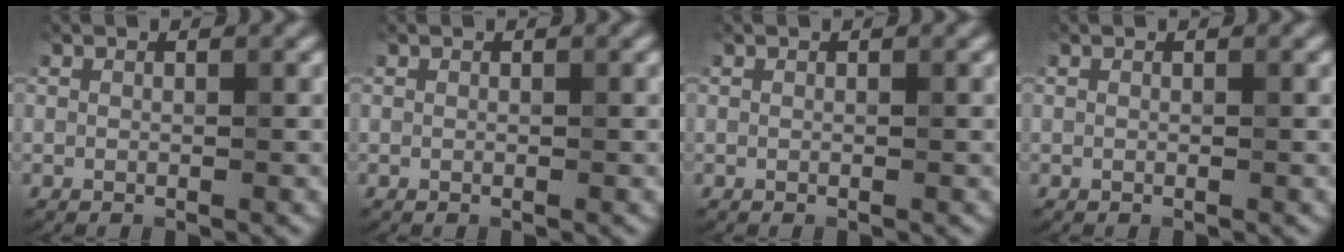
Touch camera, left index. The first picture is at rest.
{"total": 0.0}
{"total": 0.0}
{"total": 0.0}